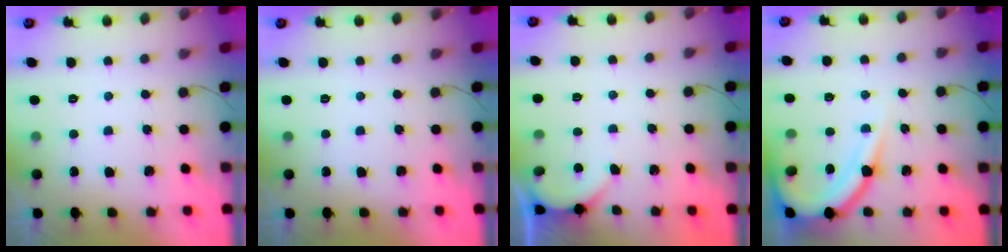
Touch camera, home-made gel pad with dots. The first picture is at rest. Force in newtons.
{"total": 0.0}
{"total": 2.1, "press": 2.1, "slide": 0.2}
{"total": 11.7, "press": 11.6, "slide": 1.4}